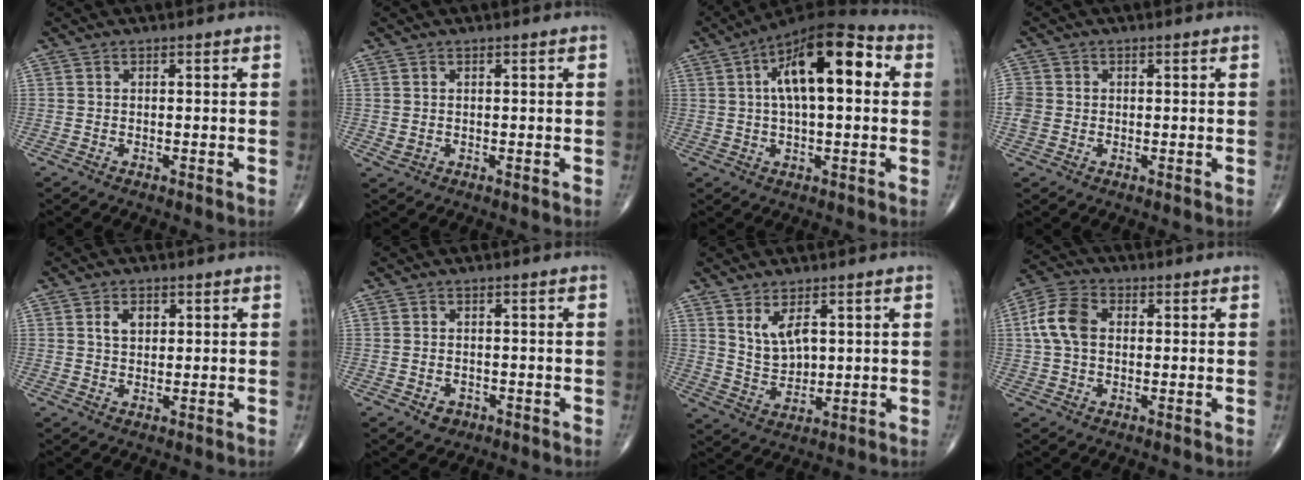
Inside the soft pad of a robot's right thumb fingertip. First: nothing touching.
{"total": 1.1, "force": [0.2, 0.9, 0.6], "torque": [-0.010, -0.003, 0.008]}
{"total": 17.0, "force": [3.8, 7.0, 15.0], "torque": [-0.224, 0.029, 0.051]}
{"total": 3.7, "force": [0.0, 3.2, 1.7], "torque": [-0.038, 0.009, 0.003]}
{"total": 3.2, "force": [1.1, 2.2, 2.1], "torque": [-0.028, 0.000, 0.020]}
{"total": 2.4, "force": [-1.0, 1.9, 0.9], "torque": [-0.004, 0.005, -0.010]}
{"total": 6.3, "force": [2.7, 3.3, 4.7], "torque": [-0.076, -0.022, 0.061]}
{"total": 8.4, "force": [1.0, 5.8, 6.1], "torque": [-0.126, 0.021, 0.014]}